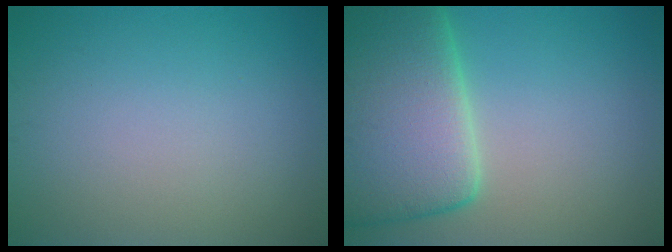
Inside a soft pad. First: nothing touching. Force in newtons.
{"total": 11.3, "press": 11.3, "slide": 1.0}